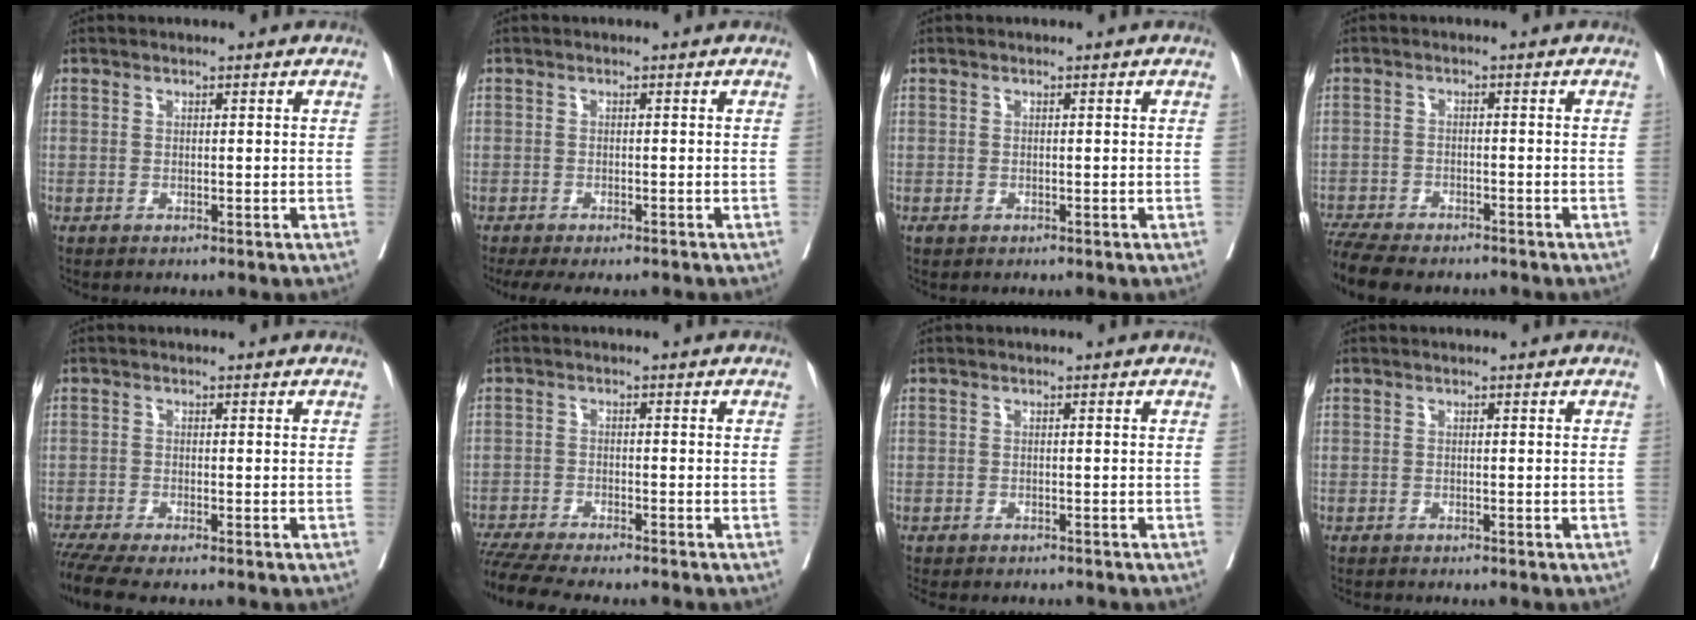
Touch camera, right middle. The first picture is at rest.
{"total": 7.1, "force": [-5.9, 2.1, 3.3], "torque": [-0.041, -0.007, -0.086]}
{"total": 0.6, "force": [-0.3, 0.4, 0.3], "torque": [-0.007, 0.000, -0.003]}
{"total": 11.2, "force": [-9.7, 2.9, 4.8], "torque": [-0.090, -0.008, -0.151]}
{"total": 5.0, "force": [-4.2, -0.1, 2.6], "torque": [-0.043, -0.012, -0.077]}
{"total": 10.2, "force": [-9.1, 0.4, 4.6], "torque": [-0.067, -0.015, -0.147]}
{"total": 6.6, "force": [-5.9, 1.8, 2.4], "torque": [-0.027, -0.005, -0.078]}
{"total": 1.8, "force": [-1.7, 0.3, 0.6], "torque": [-0.011, -0.003, -0.023]}